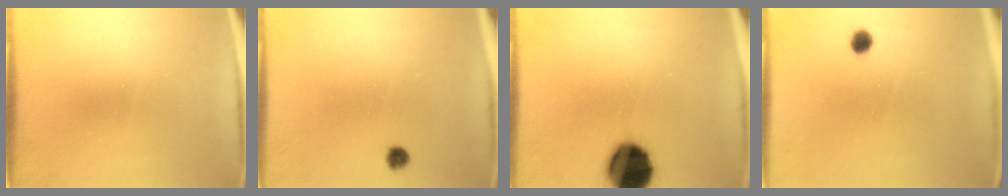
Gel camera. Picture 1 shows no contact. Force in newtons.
{"total": 1.7}
{"total": 16.1}
{"total": 1.8}